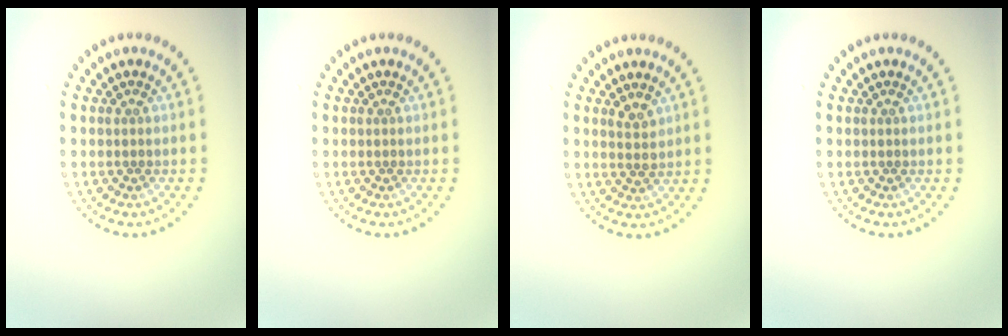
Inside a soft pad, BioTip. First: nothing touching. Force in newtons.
{"total": 0.0}
{"total": 1.5, "press": 1.4, "slide": 0.7}
{"total": 0.0}